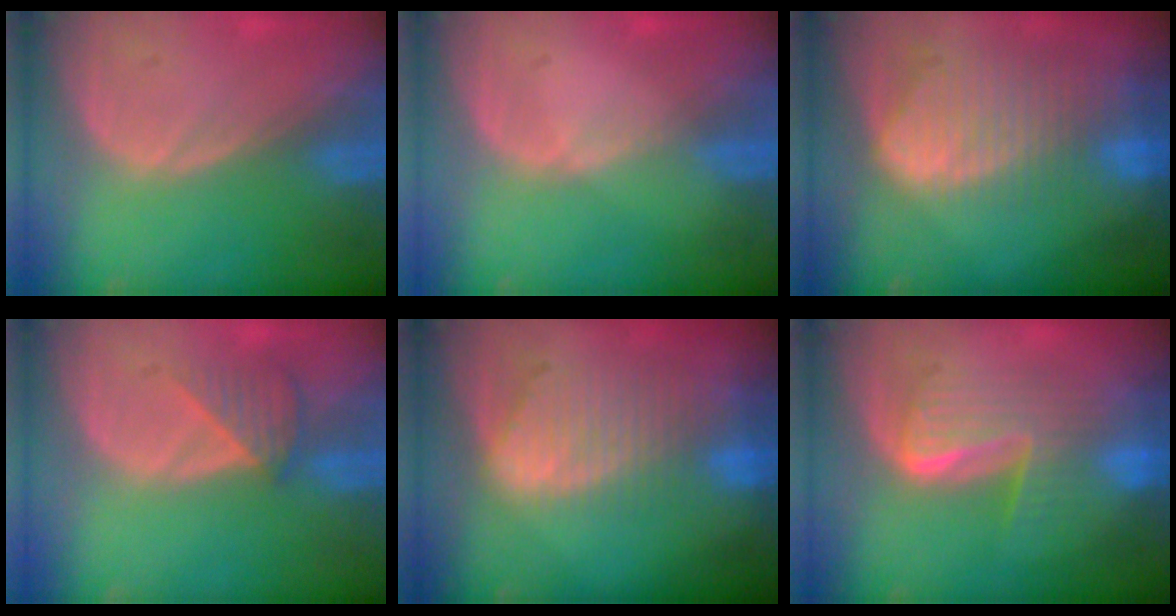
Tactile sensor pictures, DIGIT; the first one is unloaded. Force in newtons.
{"total": 0.6, "press": 0.5, "slide": 0.2}
{"total": 10.6, "press": 9.1, "slide": 5.4}
{"total": 3.4, "press": 3.4, "slide": 0.7}
{"total": 9.1, "press": 8.0, "slide": 4.3}
{"total": 7.4, "press": 7.4, "slide": 0.2}